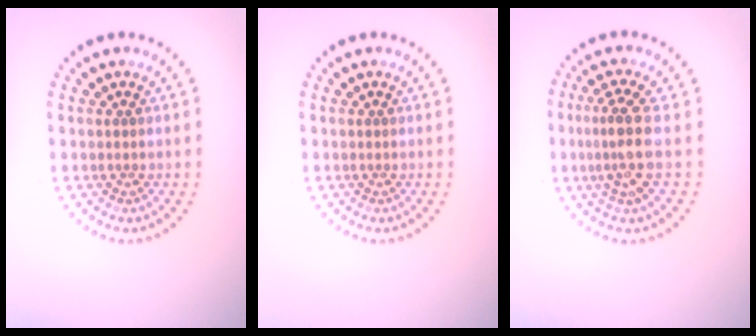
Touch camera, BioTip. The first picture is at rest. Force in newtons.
{"total": 0.0}
{"total": 3.2, "press": 2.5, "slide": 2.0}